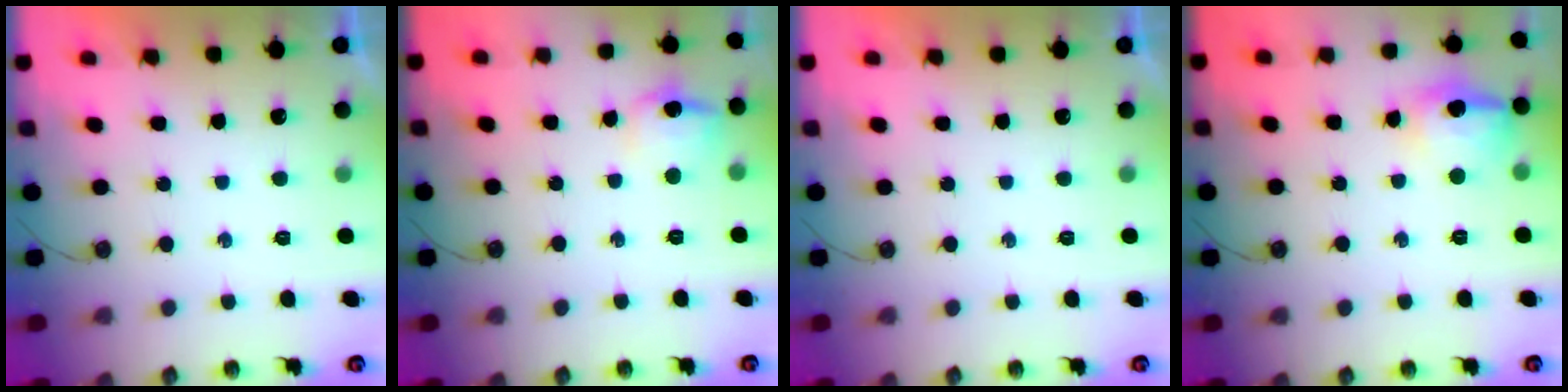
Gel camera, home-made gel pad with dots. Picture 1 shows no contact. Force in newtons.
{"total": 10.2, "press": 10.2, "slide": 0.9}
{"total": 0.0}
{"total": 13.3, "press": 13.2, "slide": 1.4}